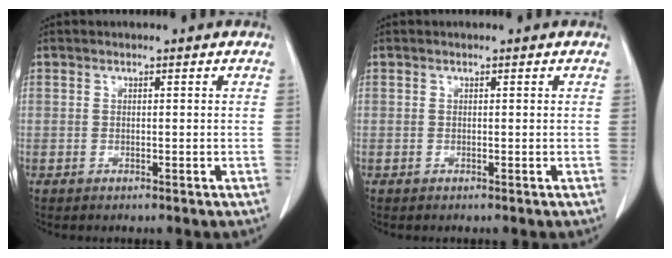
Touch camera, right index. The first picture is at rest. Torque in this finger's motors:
{"motor_torque": [0.02, -0.02, -0.01, 0.01]}